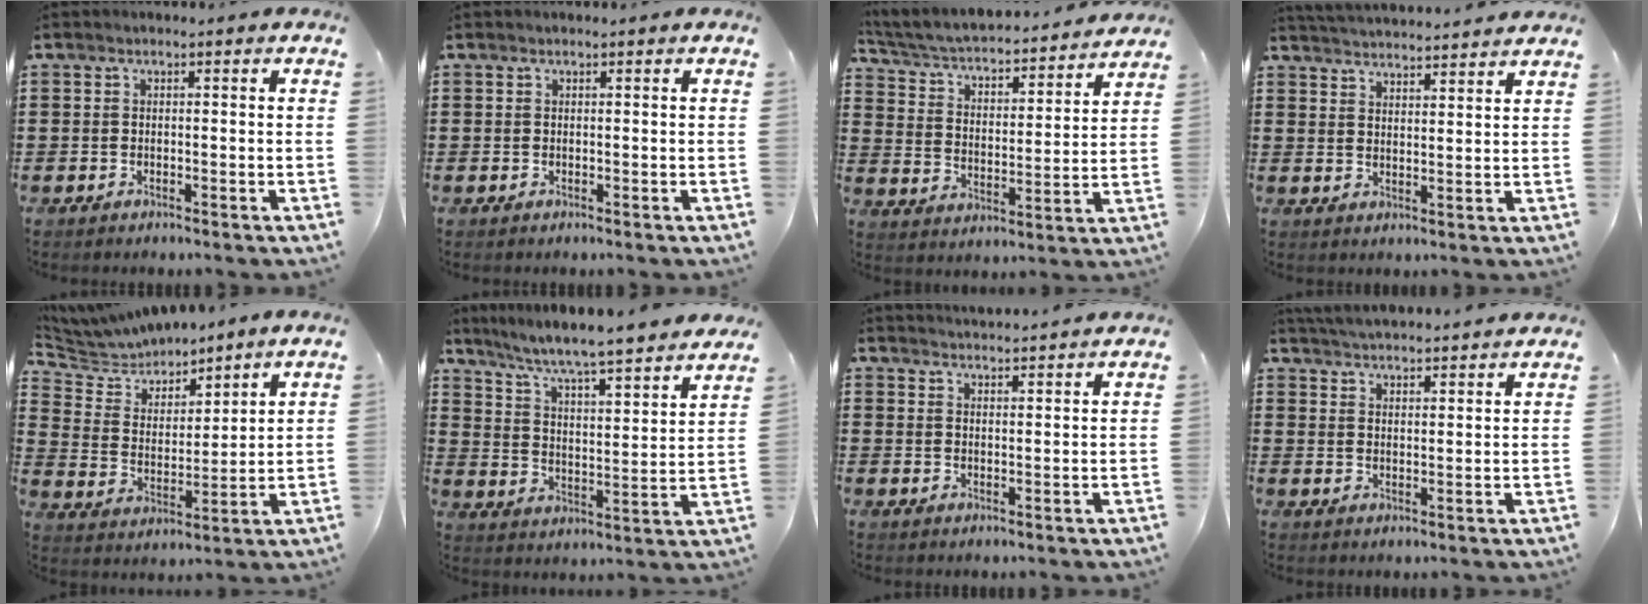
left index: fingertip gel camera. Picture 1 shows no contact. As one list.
[{"total": 0.0}, {"total": 3.4, "force": [3.1, 0.6, 1.4], "torque": [-0.044, -0.030, 0.042]}, {"total": 3.5, "force": [3.5, -0.4, -0.1], "torque": [-0.012, -0.021, 0.062]}, {"total": 6.1, "force": [5.9, 1.2, 0.3], "torque": [-0.043, -0.035, 0.103]}, {"total": 5.9, "force": [5.4, -0.5, 2.4], "torque": [-0.071, -0.048, 0.083]}, {"total": 3.0, "force": [2.9, -0.4, -0.1], "torque": [-0.006, -0.014, 0.055]}, {"total": 3.9, "force": [3.9, -0.4, 0.1], "torque": [-0.016, -0.019, 0.069]}]